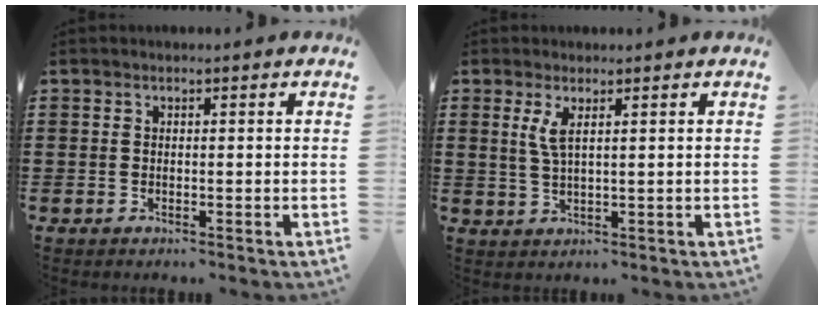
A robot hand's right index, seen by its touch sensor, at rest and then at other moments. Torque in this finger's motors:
{"motor_torque": [0.71, 0.39, 0.12, 0.08]}